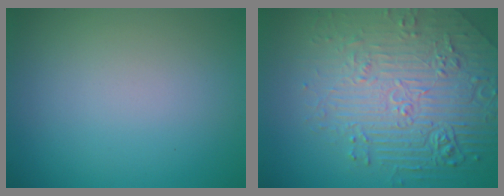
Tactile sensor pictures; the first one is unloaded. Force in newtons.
{"total": 7.6, "press": 5.9, "slide": 4.7}